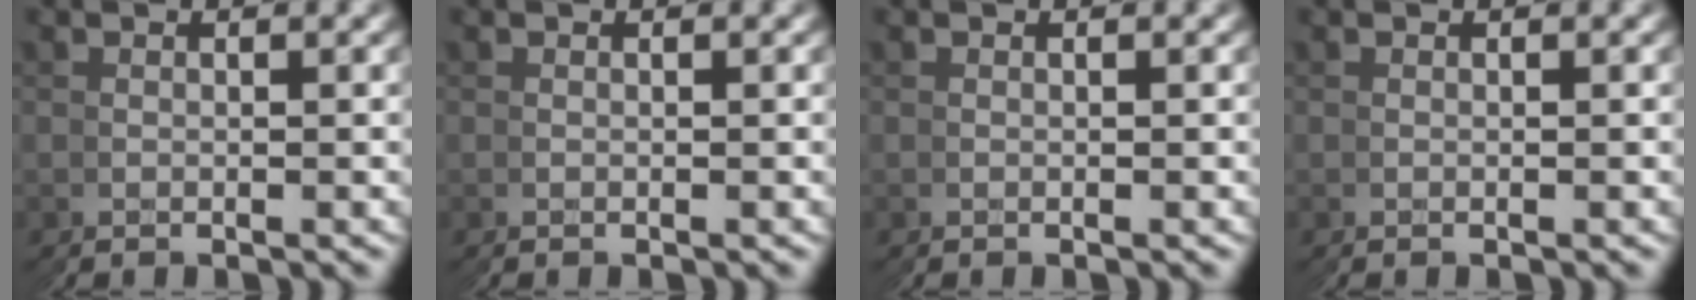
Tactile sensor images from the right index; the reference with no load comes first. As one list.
[{"total": 0.0}, {"total": 0.0}, {"total": 0.0}]